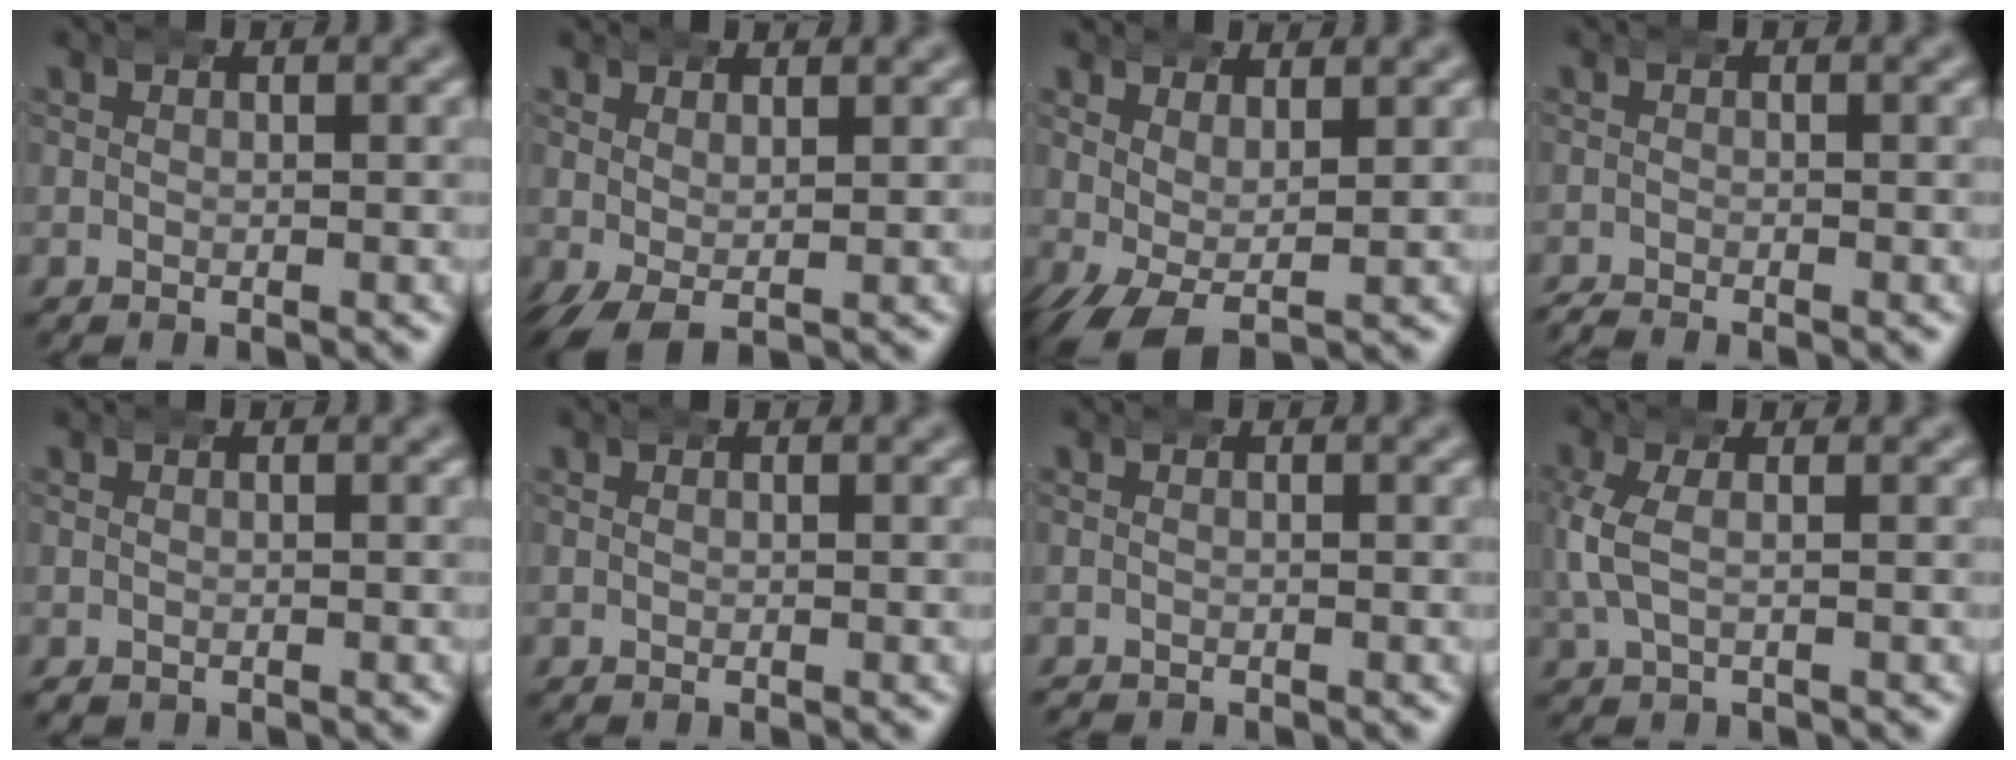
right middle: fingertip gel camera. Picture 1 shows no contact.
{"total": 2.2, "force": [-0.3, 1.1, 1.9], "torque": [-0.036, -0.015, 0.007]}
{"total": 5.1, "force": [-1.2, 3.1, 3.8], "torque": [-0.090, -0.035, 0.001]}
{"total": 1.1, "force": [-1.1, 0.1, 0.0], "torque": [-0.003, -0.007, -0.020]}
{"total": 0.7, "force": [-0.5, 0.5, 0.1], "torque": [-0.006, -0.006, -0.006]}
{"total": 0.0}
{"total": 0.5, "force": [-0.5, 0.0, -0.1], "torque": [-0.002, -0.007, -0.007]}
{"total": 3.3, "force": [0.1, 2.0, 2.7], "torque": [-0.072, 0.001, 0.004]}